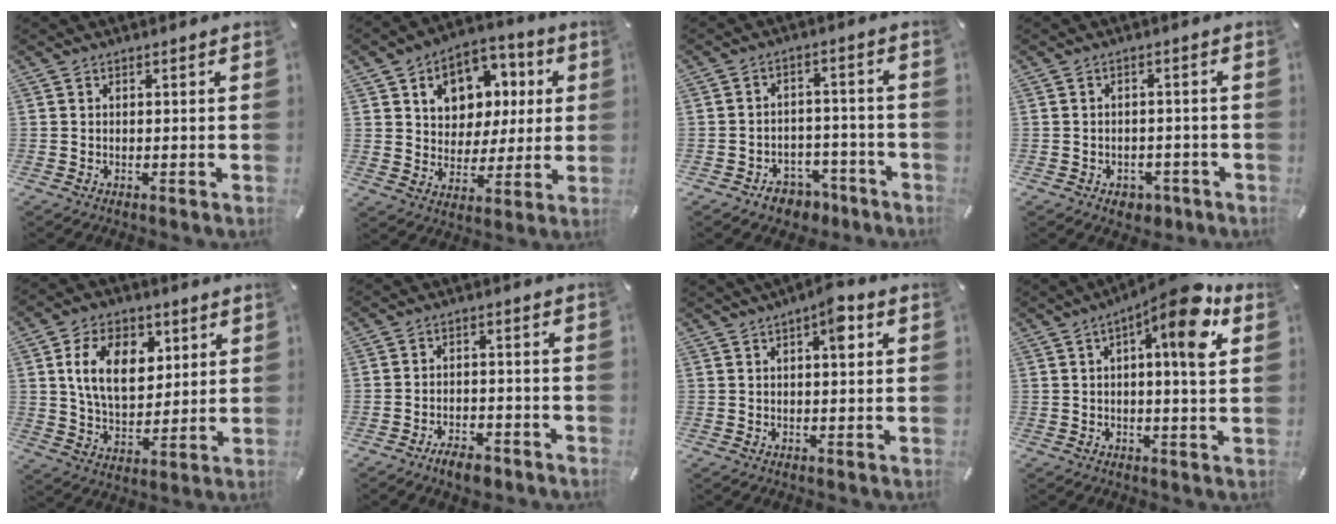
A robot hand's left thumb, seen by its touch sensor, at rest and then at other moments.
{"total": 11.7, "force": [3.4, 10.4, 4.3], "torque": [-0.070, -0.014, 0.067]}
{"total": 5.9, "force": [-3.6, 4.4, 1.5], "torque": [-0.019, 0.033, -0.061]}
{"total": 3.5, "force": [-1.8, 2.8, 1.3], "torque": [-0.020, 0.009, -0.030]}
{"total": 13.6, "force": [4.7, 9.2, 8.9], "torque": [-0.157, 0.003, 0.084]}
{"total": 4.7, "force": [-3.8, 2.0, 2.0], "torque": [-0.032, 0.022, -0.070]}
{"total": 5.8, "force": [2.4, 2.1, 4.9], "torque": [-0.070, -0.004, 0.032]}
{"total": 13.1, "force": [4.9, 2.5, 11.9], "torque": [-0.162, -0.023, 0.067]}